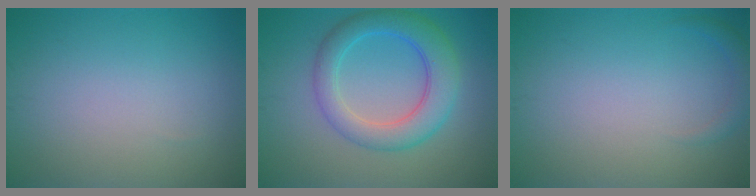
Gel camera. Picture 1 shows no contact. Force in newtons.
{"total": 5.6, "press": 5.6, "slide": 0.1}
{"total": 1.2, "press": 1.2, "slide": 0.2}